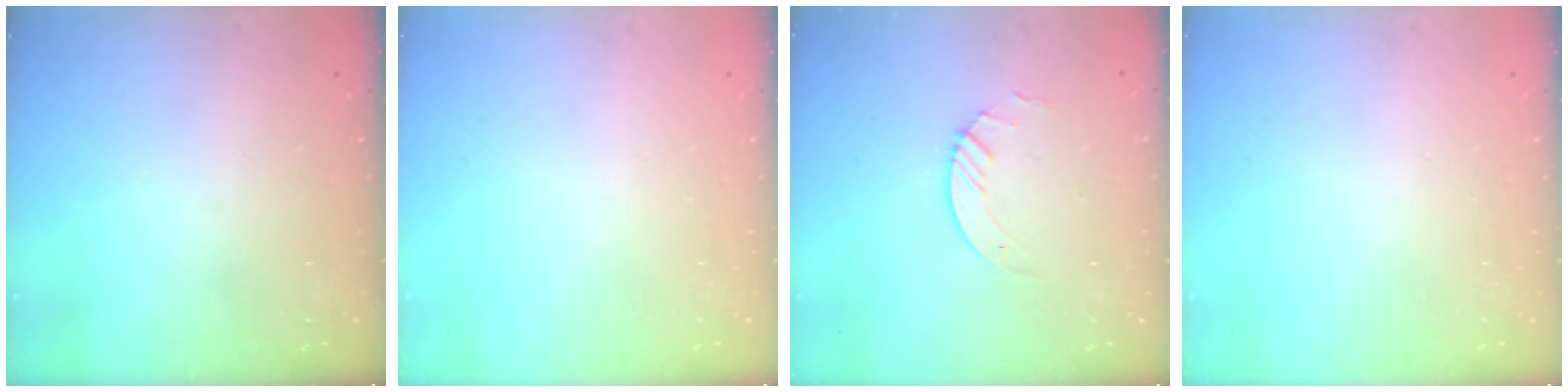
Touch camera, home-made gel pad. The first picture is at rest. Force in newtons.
{"total": 0.0}
{"total": 3.5, "press": 3.5, "slide": 0.3}
{"total": 0.0}